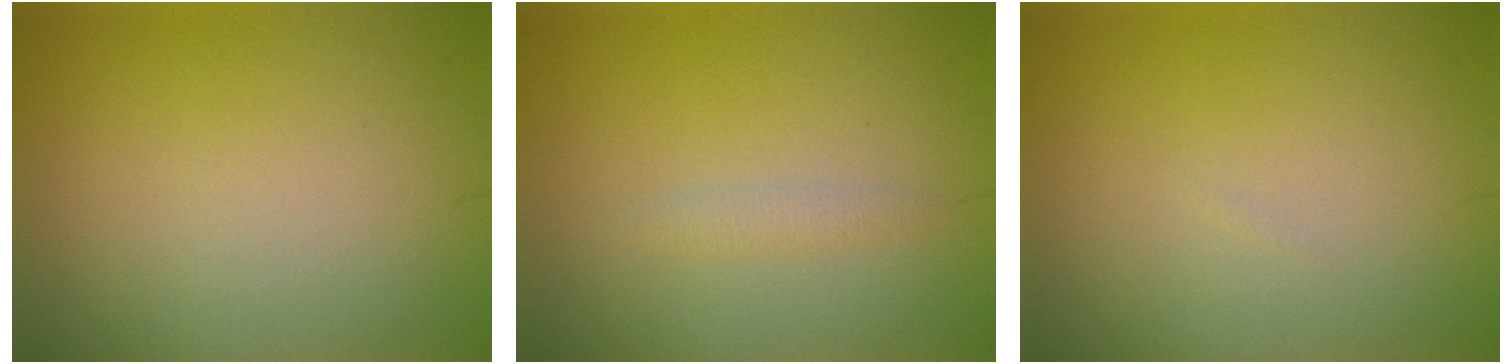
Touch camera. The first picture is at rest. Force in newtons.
{"total": 1.0, "press": 1.0, "slide": 0.1}
{"total": 0.0}